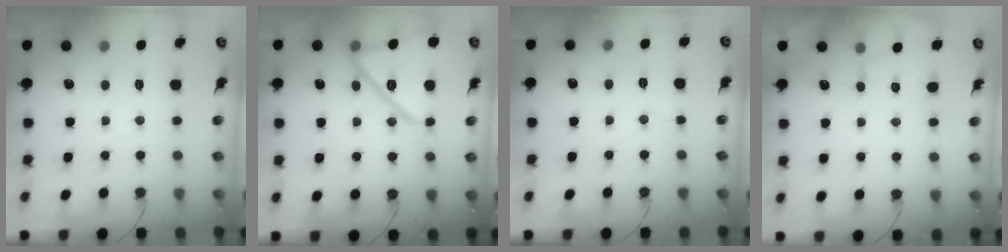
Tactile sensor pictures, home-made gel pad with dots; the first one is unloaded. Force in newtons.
{"total": 17.7, "press": 17.7, "slide": 0.7}
{"total": 3.0, "press": 2.4, "slide": 1.7}
{"total": 1.0, "press": 0.9, "slide": 0.4}